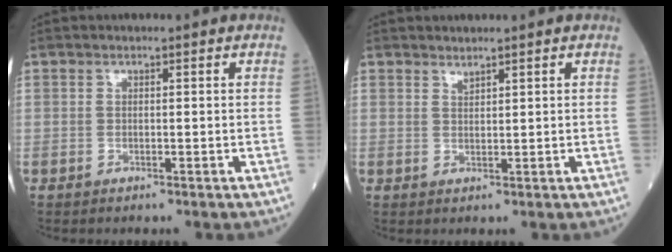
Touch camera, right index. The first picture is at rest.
{"total": 1.0, "force": [0.9, 0.0, 0.3], "torque": [-0.005, -0.006, 0.018]}